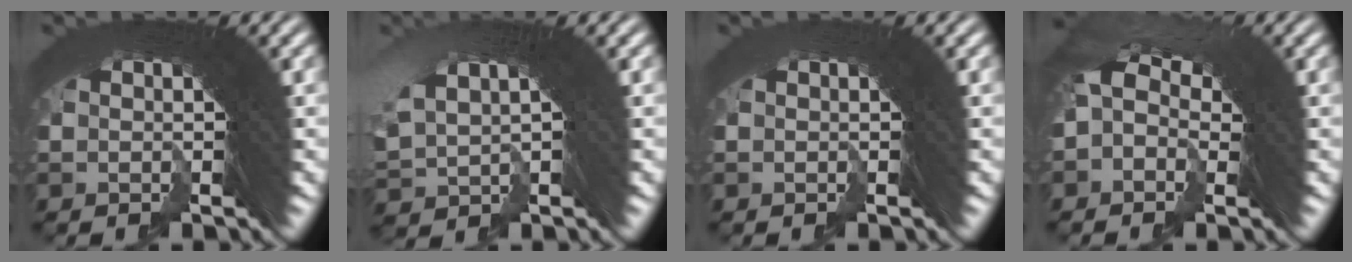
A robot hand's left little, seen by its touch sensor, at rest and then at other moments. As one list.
[{"total": 2.4, "force": [2.2, 0.9, 0.0], "torque": [0.006, 0.010, 0.042]}, {"total": 0.6, "force": [-0.4, 0.0, -0.5], "torque": [0.009, -0.002, -0.007]}, {"total": 3.2, "force": [0.1, 3.2, -0.1], "torque": [-0.015, 0.008, -0.007]}]